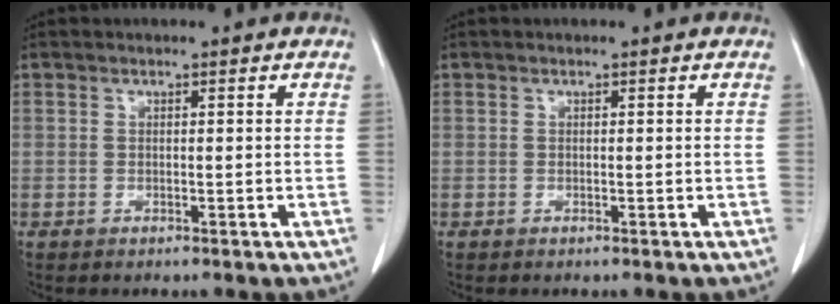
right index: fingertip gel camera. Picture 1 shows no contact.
{"total": 0.0}